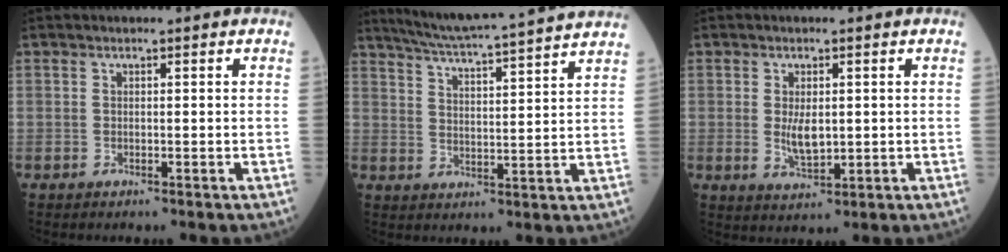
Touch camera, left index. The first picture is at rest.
{"total": 18.5, "force": [17.0, -1.4, 7.3], "torque": [-0.132, -0.017, 0.233]}
{"total": 4.0, "force": [0.1, 1.7, 3.6], "torque": [-0.070, -0.010, 0.009]}